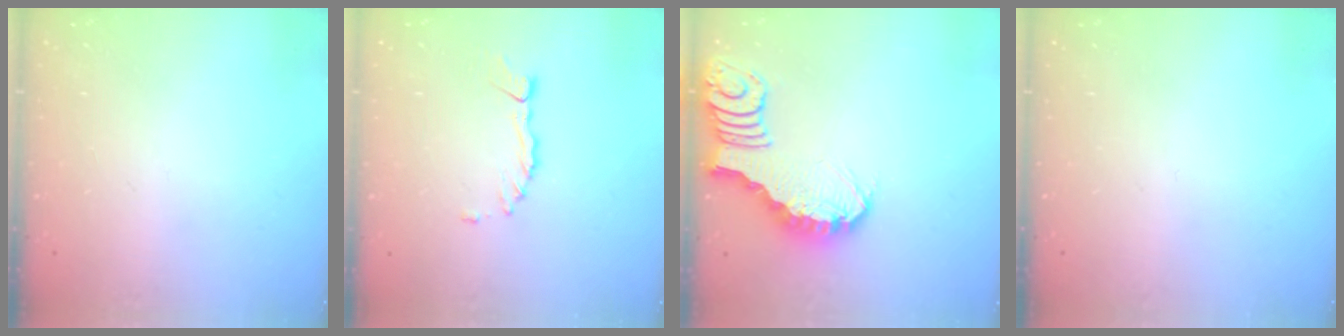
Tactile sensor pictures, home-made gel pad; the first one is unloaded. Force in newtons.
{"total": 1.5, "press": 1.5, "slide": 0.3}
{"total": 3.5, "press": 3.5, "slide": 0.3}
{"total": 0.0}